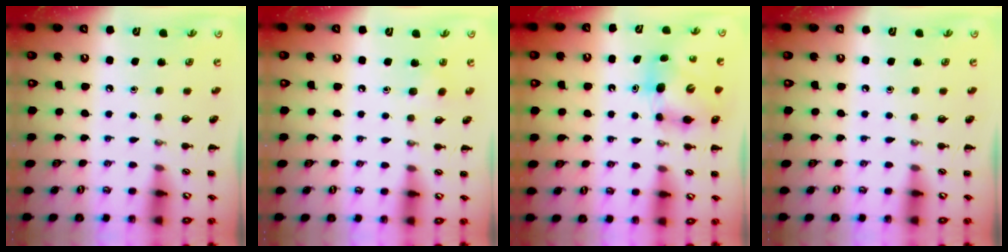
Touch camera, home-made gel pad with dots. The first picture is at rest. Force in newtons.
{"total": 5.0, "press": 4.7, "slide": 1.7}
{"total": 6.8, "press": 6.8, "slide": 0.7}
{"total": 0.0}